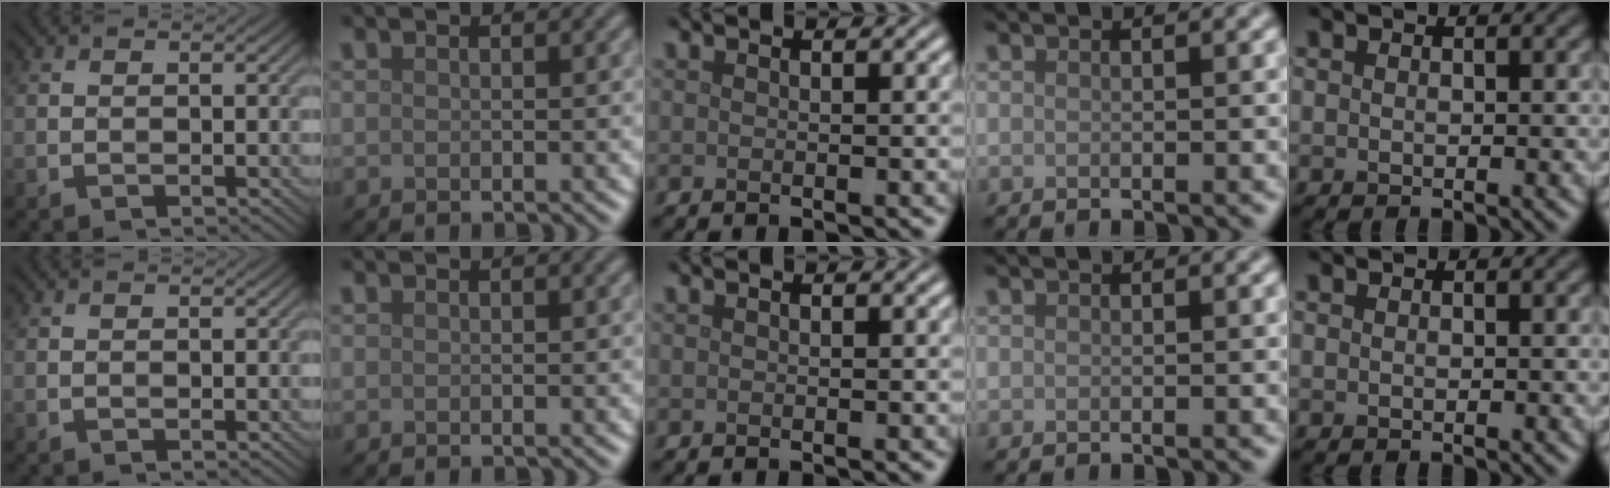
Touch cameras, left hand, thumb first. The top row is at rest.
{}